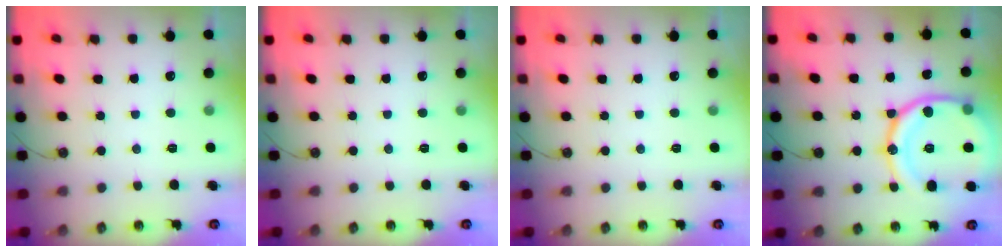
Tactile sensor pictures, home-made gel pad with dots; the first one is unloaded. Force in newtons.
{"total": 0.0}
{"total": 0.0}
{"total": 22.3, "press": 22.2, "slide": 2.5}